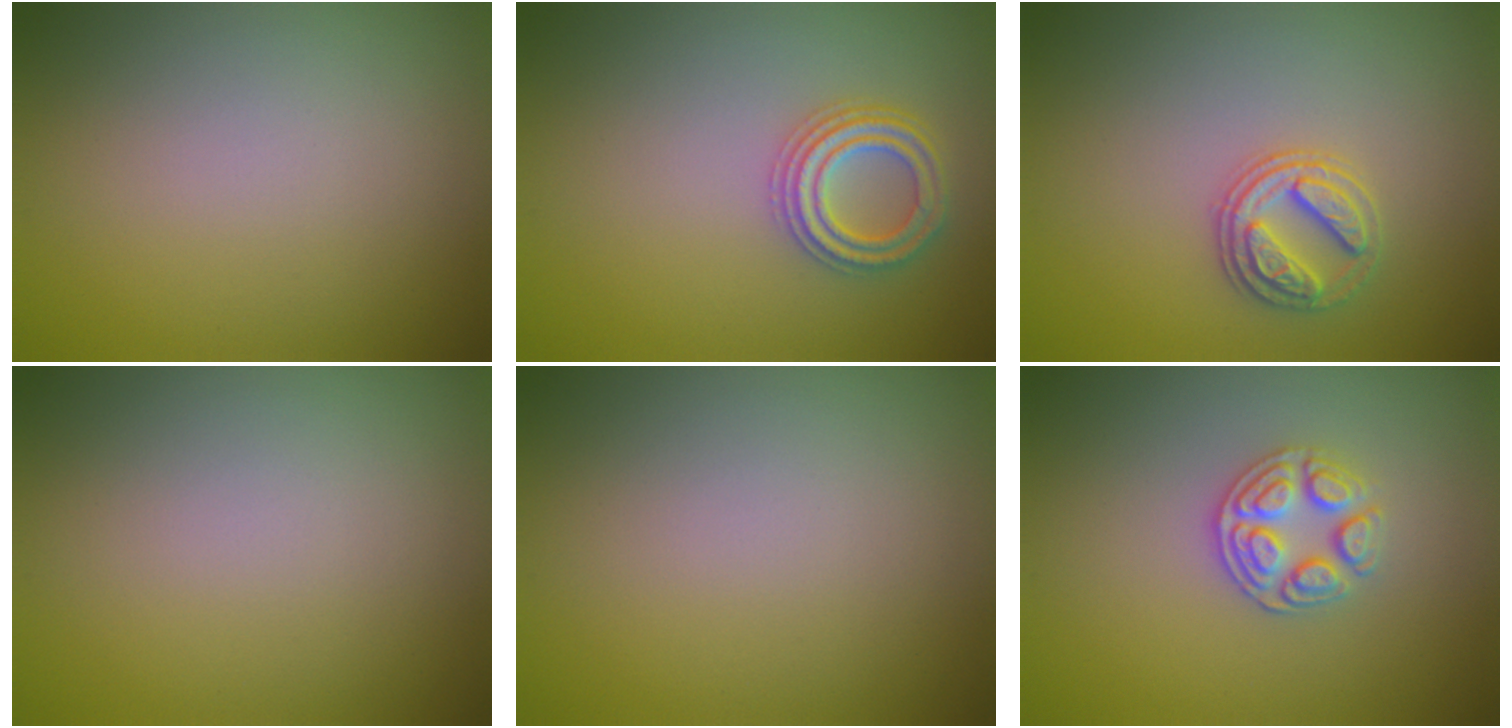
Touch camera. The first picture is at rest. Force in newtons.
{"total": 2.9, "press": 2.9, "slide": 0.5}
{"total": 2.7, "press": 2.7, "slide": 0.7}
{"total": 0.0}
{"total": 0.0}
{"total": 3.0, "press": 2.8, "slide": 1.1}